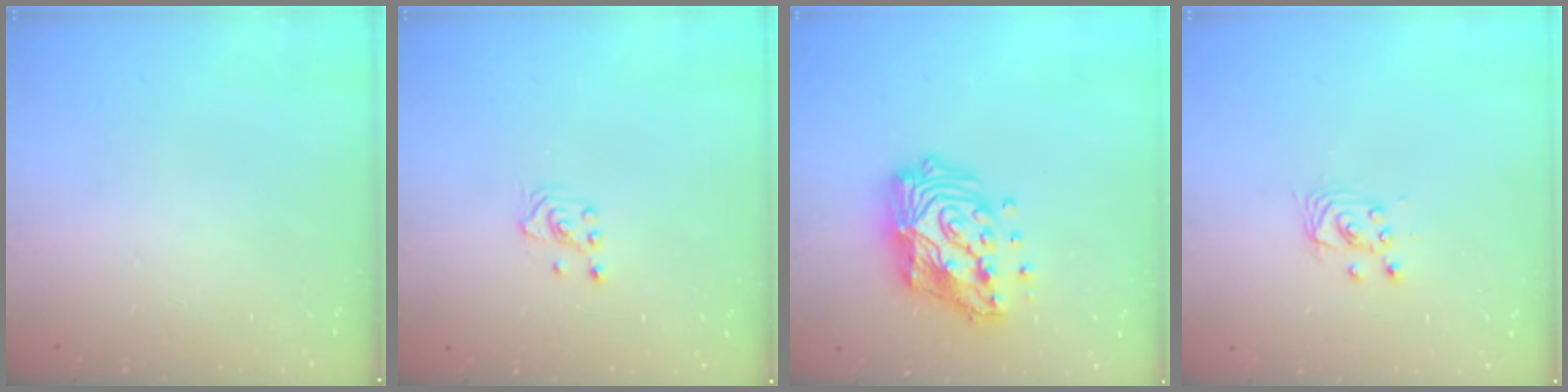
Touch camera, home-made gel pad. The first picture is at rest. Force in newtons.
{"total": 2.1, "press": 2.1, "slide": 0.1}
{"total": 18.1, "press": 18.0, "slide": 1.5}
{"total": 3.2, "press": 3.2, "slide": 0.2}